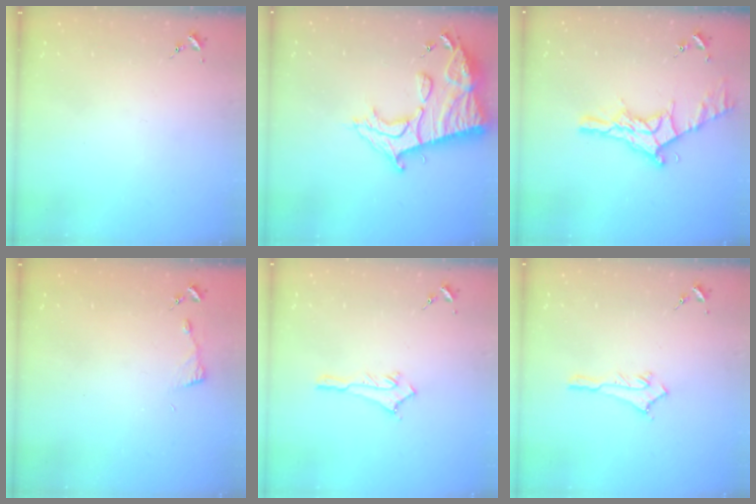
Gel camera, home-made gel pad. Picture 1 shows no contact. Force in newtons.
{"total": 20.1, "press": 20.0, "slide": 1.7}
{"total": 17.0, "press": 17.0, "slide": 1.2}
{"total": 2.9, "press": 2.9, "slide": 0.4}
{"total": 5.3, "press": 5.3, "slide": 0.4}
{"total": 5.3, "press": 5.3, "slide": 0.4}